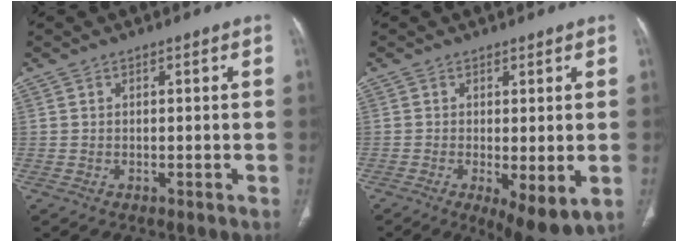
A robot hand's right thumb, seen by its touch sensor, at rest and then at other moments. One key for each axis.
{"total": 8.8, "fx": -2.5, "fy": 2.9, "fz": 7.9, "tx": -0.122, "ty": -0.023, "tz": -0.033}